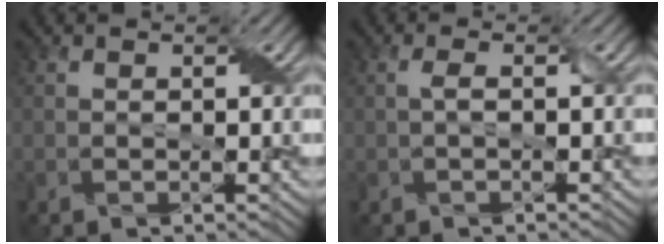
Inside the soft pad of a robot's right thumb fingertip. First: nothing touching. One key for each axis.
{"total": 1.2, "fx": 0.0, "fy": 0.2, "fz": 1.2, "tx": -0.027, "ty": 0.006, "tz": 0.001}